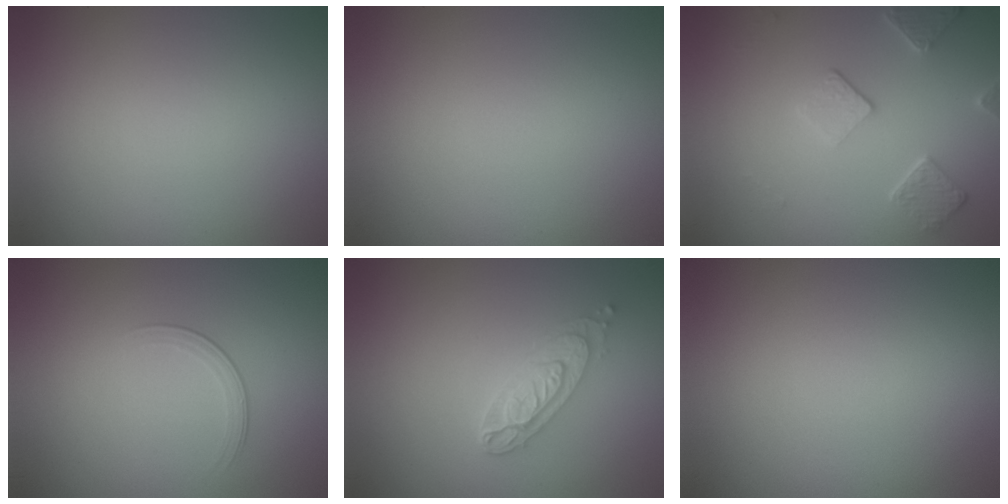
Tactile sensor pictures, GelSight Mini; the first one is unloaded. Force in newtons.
{"total": 0.0}
{"total": 2.9, "press": 2.8, "slide": 0.9}
{"total": 1.5, "press": 0.7, "slide": 1.4}
{"total": 3.2, "press": 2.6, "slide": 1.9}
{"total": 0.0}